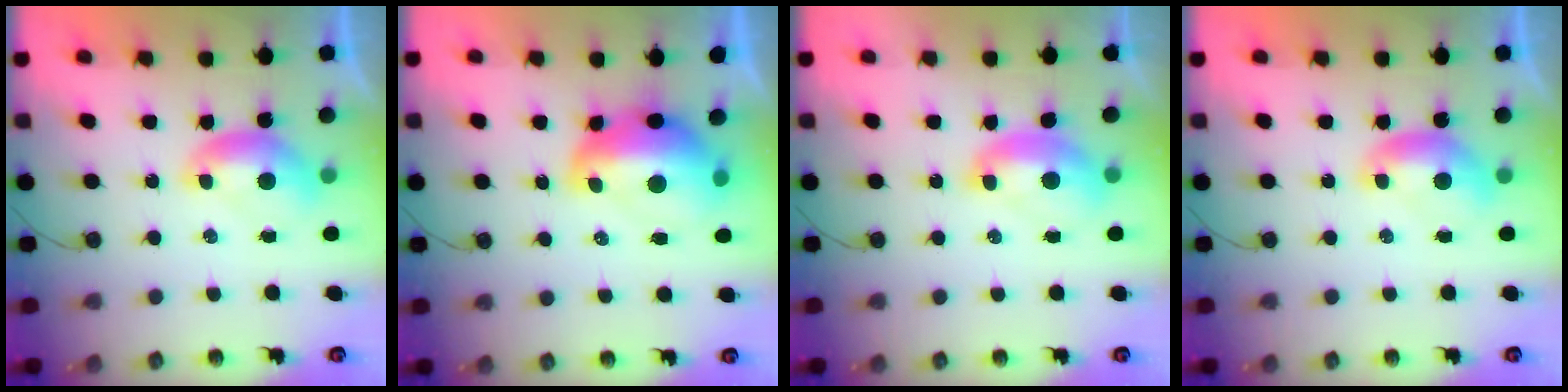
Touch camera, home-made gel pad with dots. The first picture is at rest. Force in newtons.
{"total": 7.5, "press": 7.4, "slide": 1.2}
{"total": 2.3, "press": 2.2, "slide": 0.6}
{"total": 0.0}